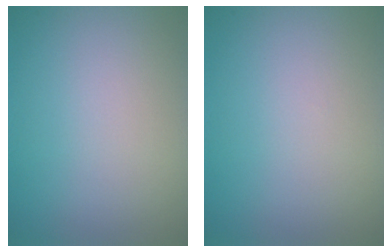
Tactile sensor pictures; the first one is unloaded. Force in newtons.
{"total": 0.0}